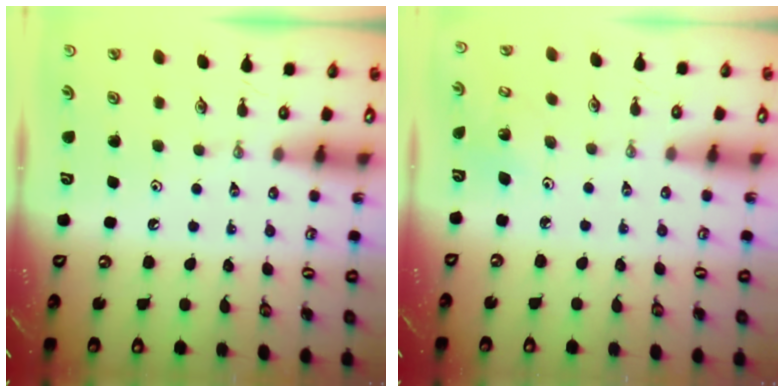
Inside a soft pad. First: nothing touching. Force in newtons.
{"total": 2.0, "press": 2.0, "slide": 0.1}